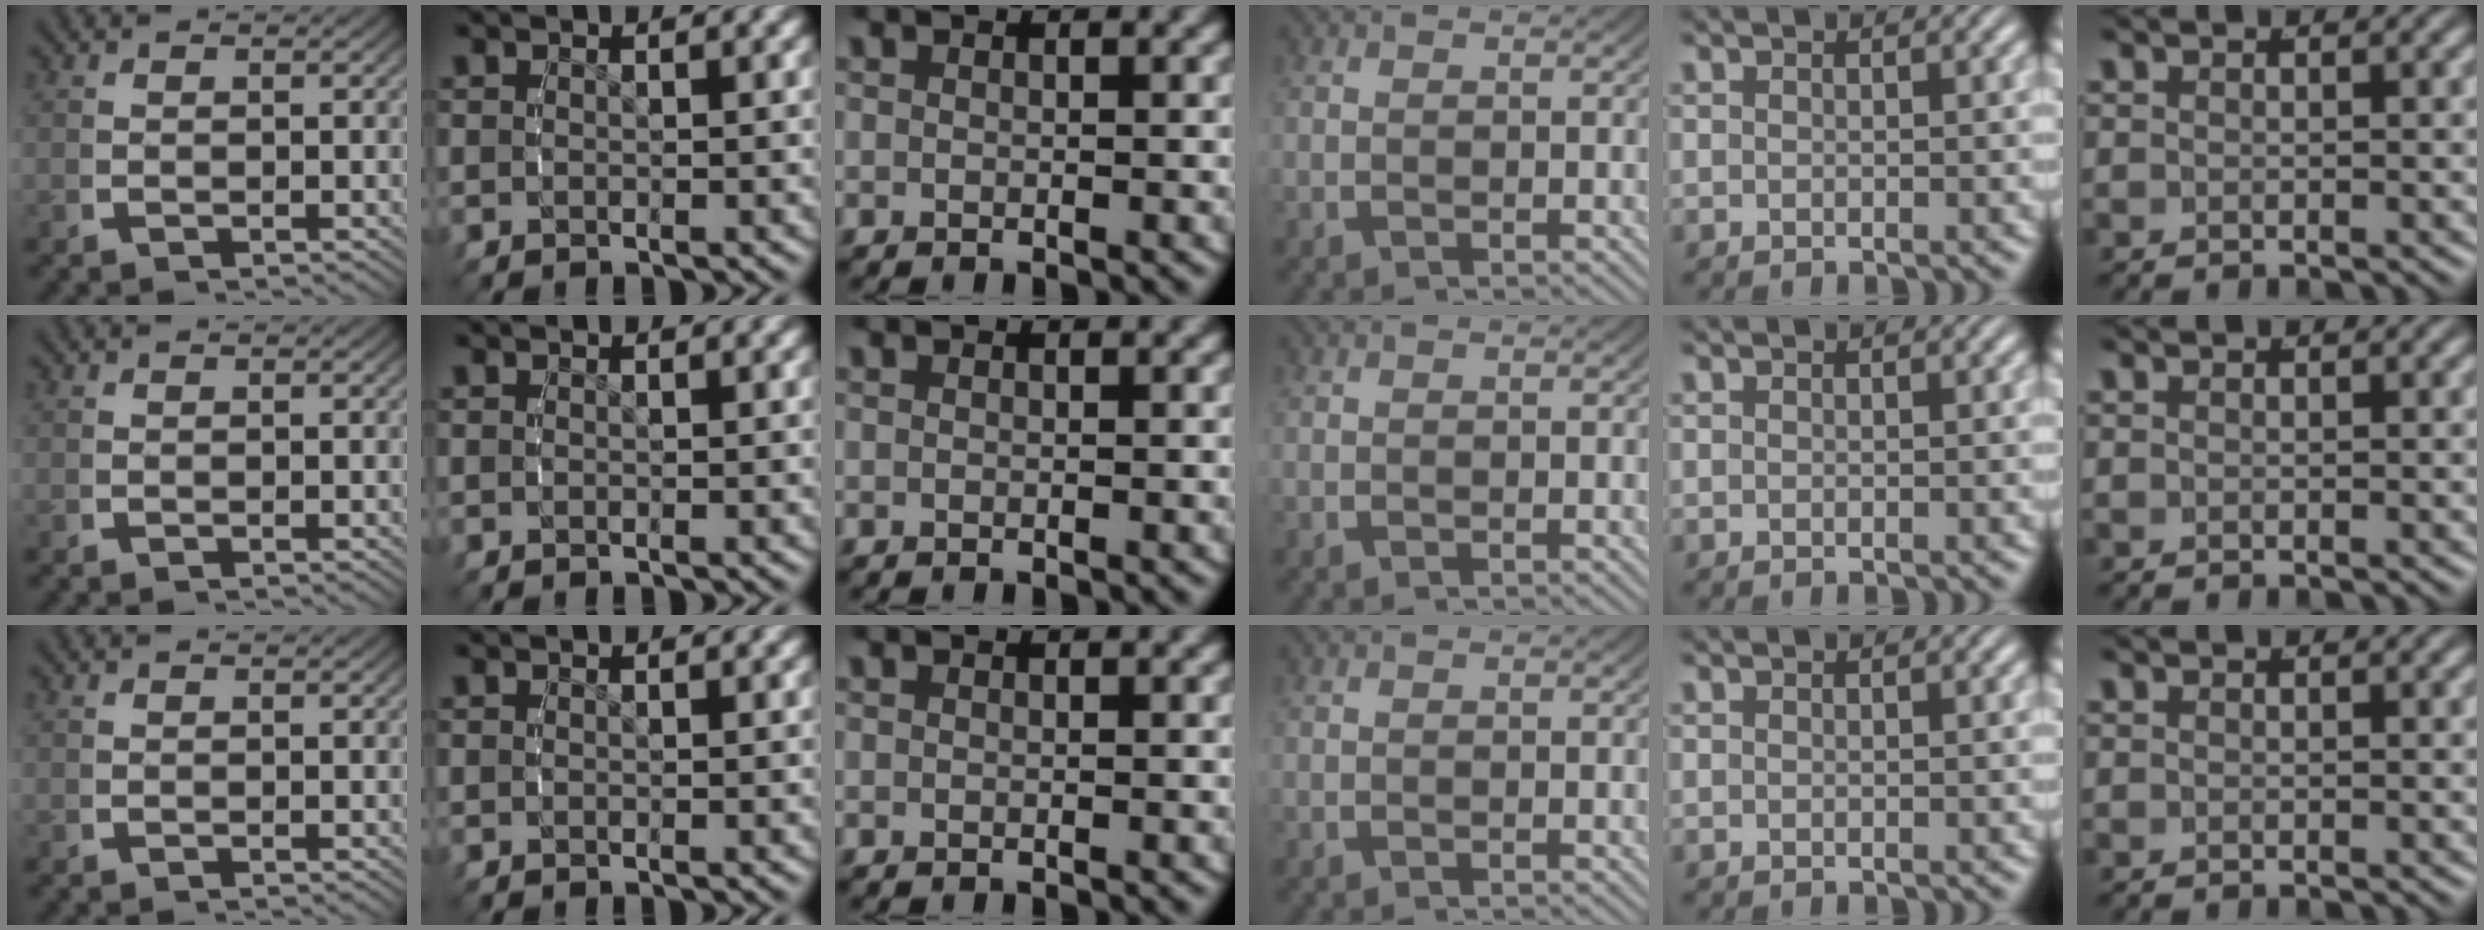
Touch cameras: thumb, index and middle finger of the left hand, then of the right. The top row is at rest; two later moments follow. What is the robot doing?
{"motion": "reach", "object": "air blower"}